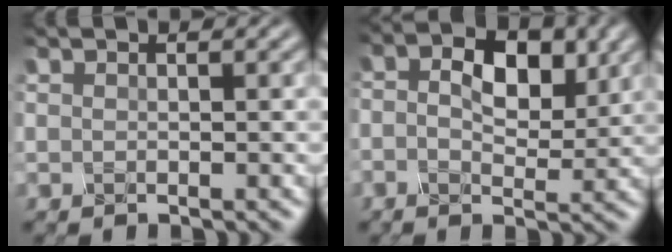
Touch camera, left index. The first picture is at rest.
{"total": 3.1, "force": [-0.6, 1.7, 2.5], "torque": [-0.047, -0.005, 0.004]}